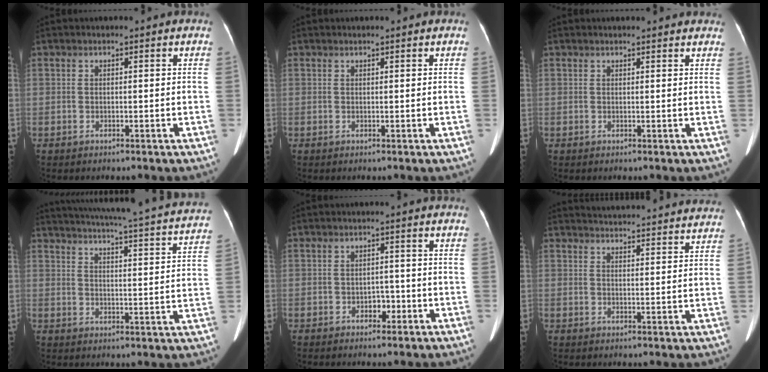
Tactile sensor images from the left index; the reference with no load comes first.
{"total": 0.7, "force": [0.6, 0.0, 0.2], "torque": [-0.009, 0.011, 0.014]}
{"total": 7.1, "force": [6.6, 1.3, 2.2], "torque": [-0.022, 0.020, 0.065]}
{"total": 26.6, "force": [24.4, 1.3, 10.4], "torque": [-0.166, -0.047, 0.295]}
{"total": 1.9, "force": [-0.9, 1.3, 1.0], "torque": [-0.012, 0.005, -0.012]}
{"total": 22.1, "force": [21.2, 2.5, 5.7], "torque": [-0.081, -0.024, 0.252]}